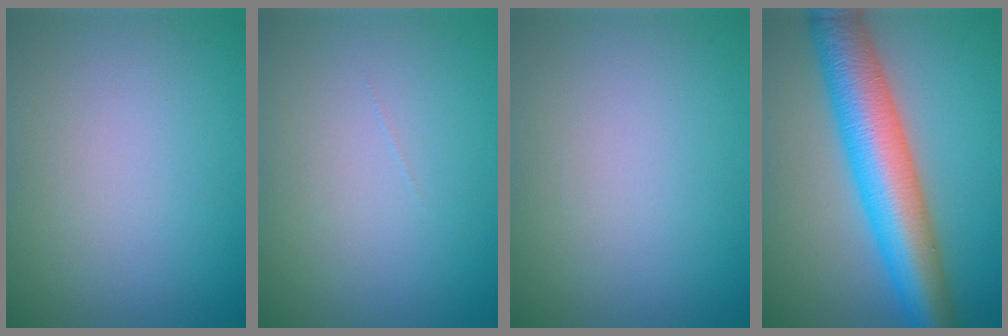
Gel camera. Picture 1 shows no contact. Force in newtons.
{"total": 0.0}
{"total": 0.0}
{"total": 10.4, "press": 10.4, "slide": 0.2}